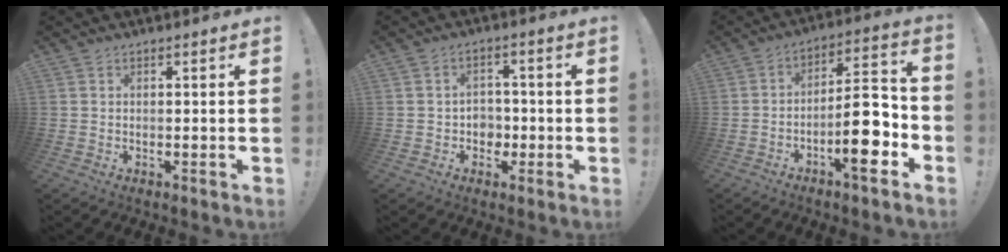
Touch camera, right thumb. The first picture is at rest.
{"total": 5.4, "force": [-0.3, 5.2, 1.6], "torque": [-0.021, -0.003, -0.004]}
{"total": 14.9, "force": [-5.6, 4.6, 13.0], "torque": [-0.187, 0.030, -0.094]}